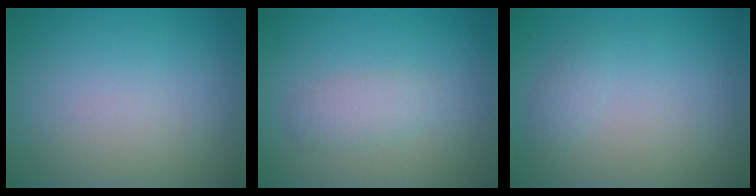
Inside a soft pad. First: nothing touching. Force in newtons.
{"total": 1.7, "press": 1.7, "slide": 0.1}
{"total": 1.1, "press": 1.1, "slide": 0.1}